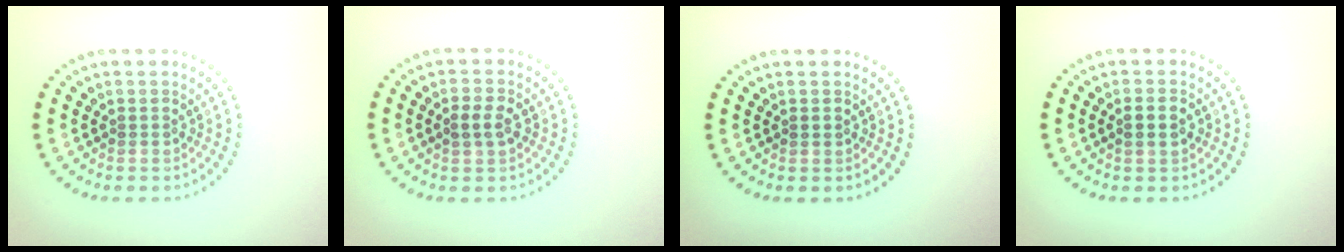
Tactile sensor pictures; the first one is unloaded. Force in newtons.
{"total": 2.2, "press": 2.2, "slide": 0.2}
{"total": 0.7, "press": 0.7, "slide": 0.1}
{"total": 1.8, "press": 1.8, "slide": 0.3}